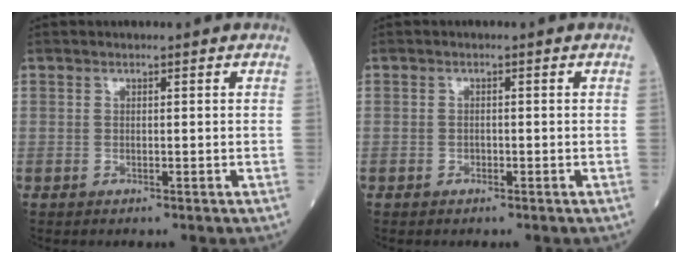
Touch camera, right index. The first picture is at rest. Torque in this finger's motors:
{"motor_torque": [-0.24, -0.06, -0.02, -0.01]}